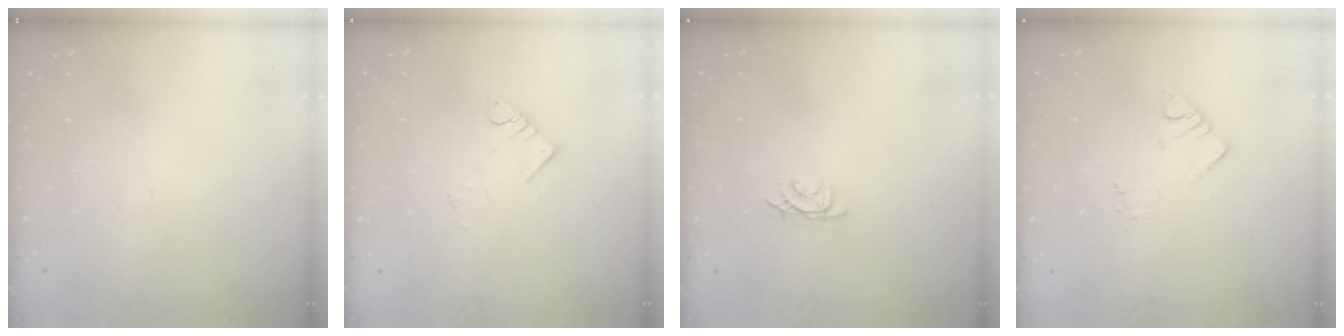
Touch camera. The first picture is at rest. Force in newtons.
{"total": 4.1, "press": 4.1, "slide": 0.2}
{"total": 3.0, "press": 3.0, "slide": 0.5}
{"total": 2.9, "press": 2.9, "slide": 0.3}